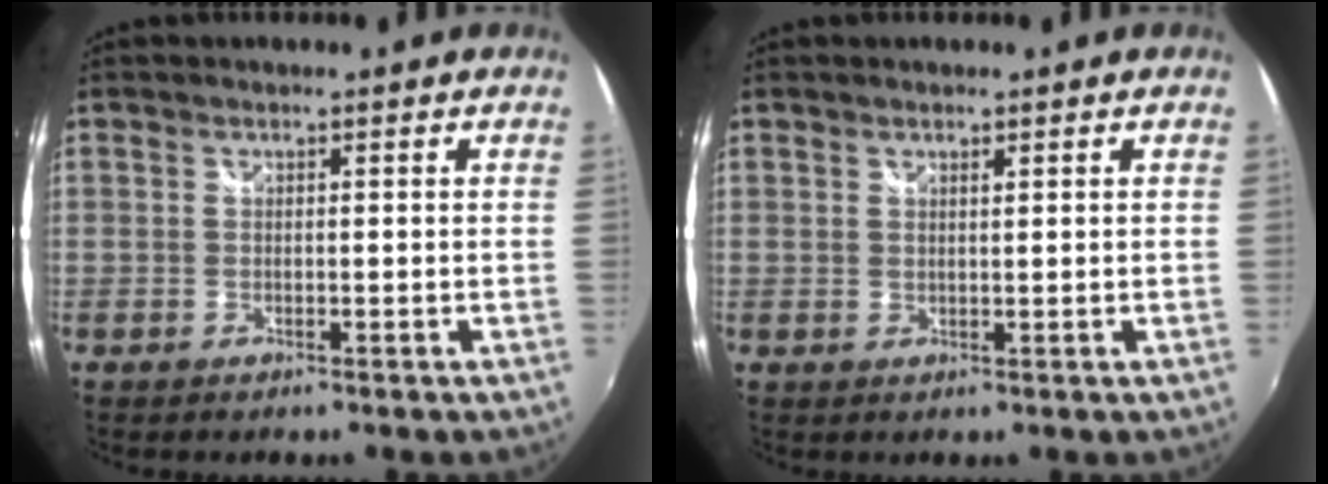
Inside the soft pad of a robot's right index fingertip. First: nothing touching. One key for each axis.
{"total": 1.0, "fx": 0.8, "fy": 0.1, "fz": 0.5, "tx": -0.008, "ty": 0.000, "tz": 0.014}